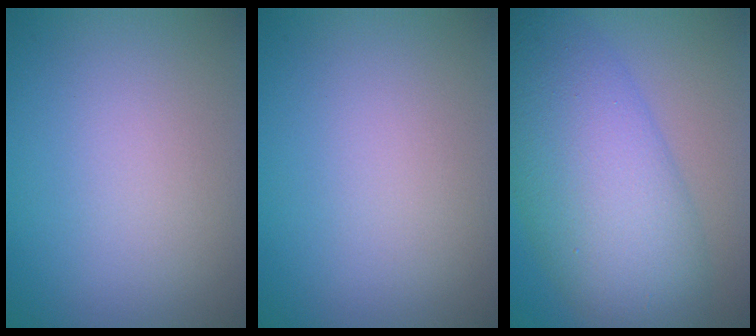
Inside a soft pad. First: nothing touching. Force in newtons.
{"total": 0.0}
{"total": 10.4, "press": 10.4, "slide": 0.1}